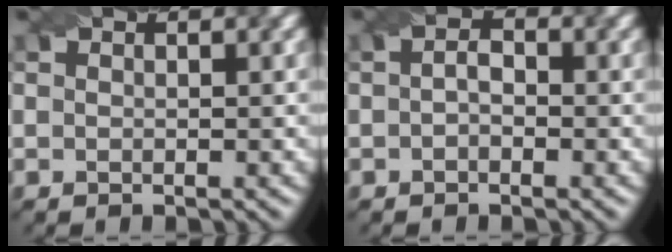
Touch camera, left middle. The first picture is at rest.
{"total": 1.1, "force": [-0.7, 0.8, 0.4], "torque": [0.005, 0.003, -0.008]}